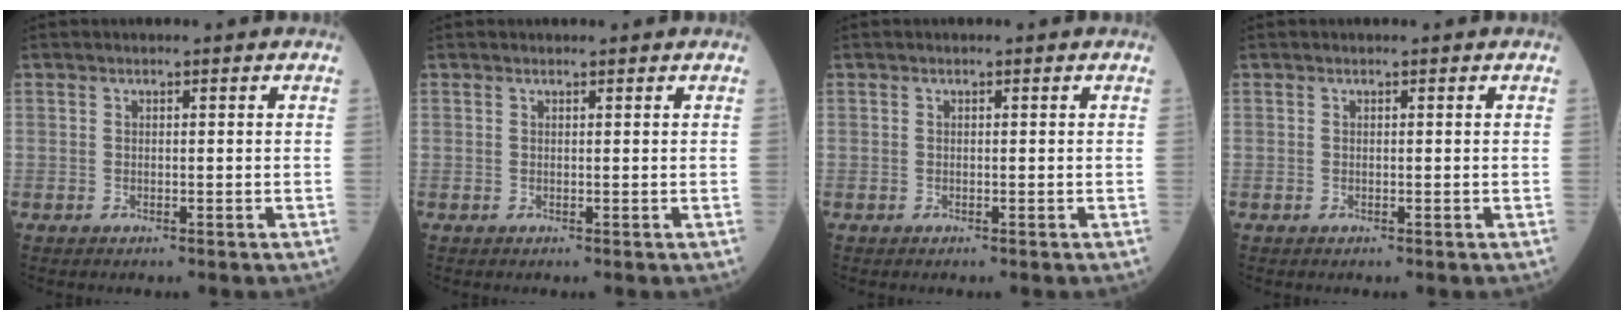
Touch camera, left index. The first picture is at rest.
{"total": 0.0}
{"total": 0.0}
{"total": 0.0}